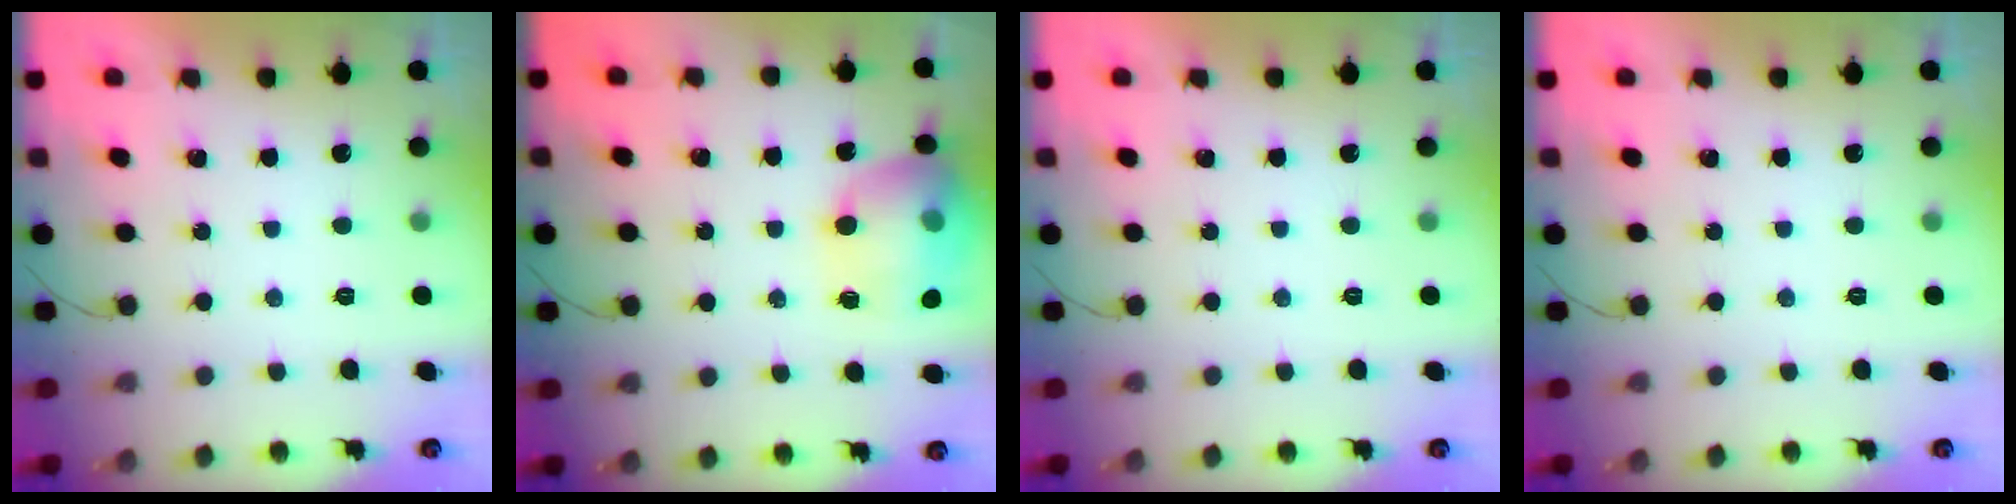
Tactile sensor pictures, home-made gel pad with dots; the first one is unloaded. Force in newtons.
{"total": 17.4, "press": 17.3, "slide": 1.7}
{"total": 0.0}
{"total": 0.0}